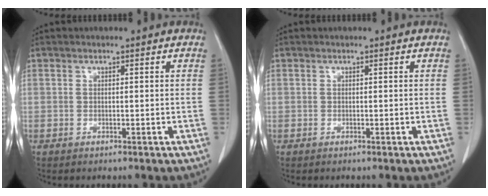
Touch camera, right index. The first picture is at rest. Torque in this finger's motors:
{"motor_torque": [-0.02, 0.02, 0.00, -0.01]}